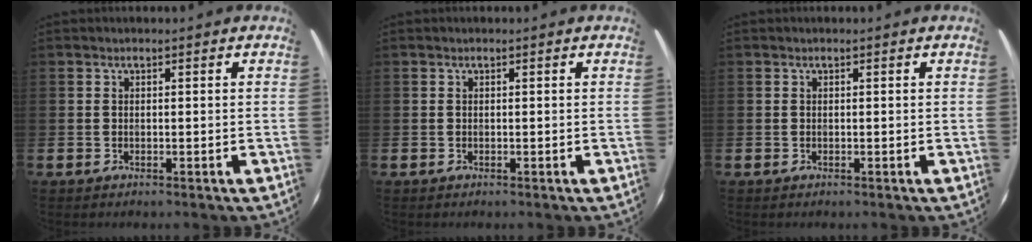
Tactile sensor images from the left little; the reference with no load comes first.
{"total": 0.0}
{"total": 0.0}